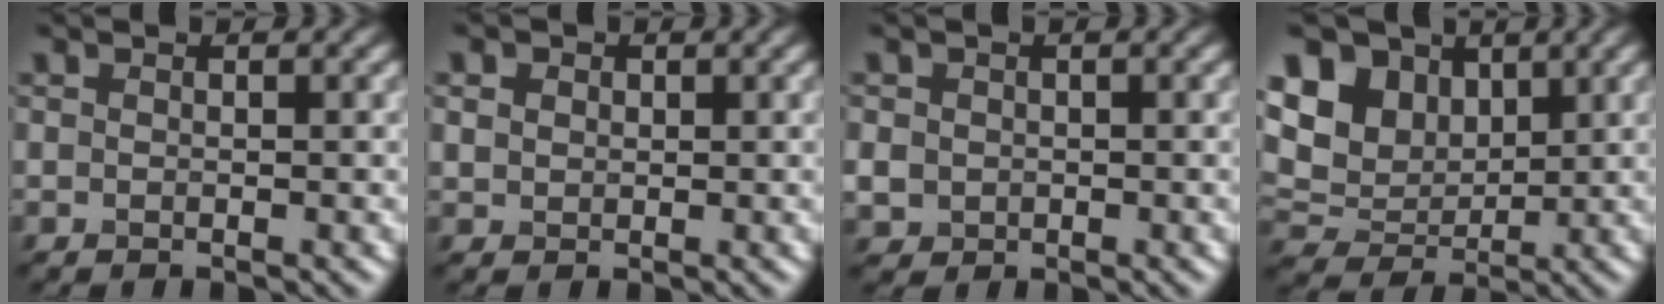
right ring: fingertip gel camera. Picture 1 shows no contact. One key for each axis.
{"total": 2.3, "fx": 1.2, "fy": 1.8, "fz": 1.0, "tx": -0.030, "ty": 0.007, "tz": 0.019}
{"total": 2.0, "fx": -0.1, "fy": 1.9, "fz": 0.6, "tx": -0.013, "ty": -0.003, "tz": -0.001}
{"total": 10.7, "fx": 4.7, "fy": 7.9, "fz": 5.5, "tx": -0.123, "ty": 0.026, "tz": 0.081}